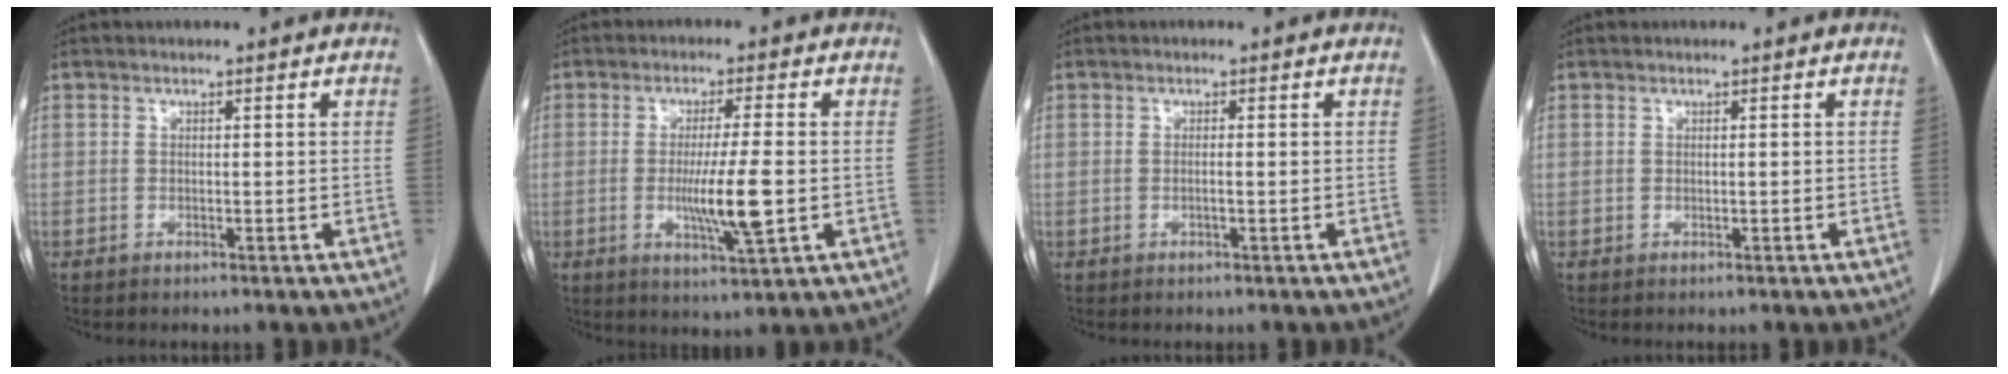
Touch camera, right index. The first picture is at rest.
{"total": 8.8, "force": [-1.0, 0.2, 8.7], "torque": [-0.151, -0.018, -0.019]}
{"total": 0.8, "force": [-0.2, -0.1, 0.7], "torque": [-0.014, 0.001, -0.004]}
{"total": 0.0}